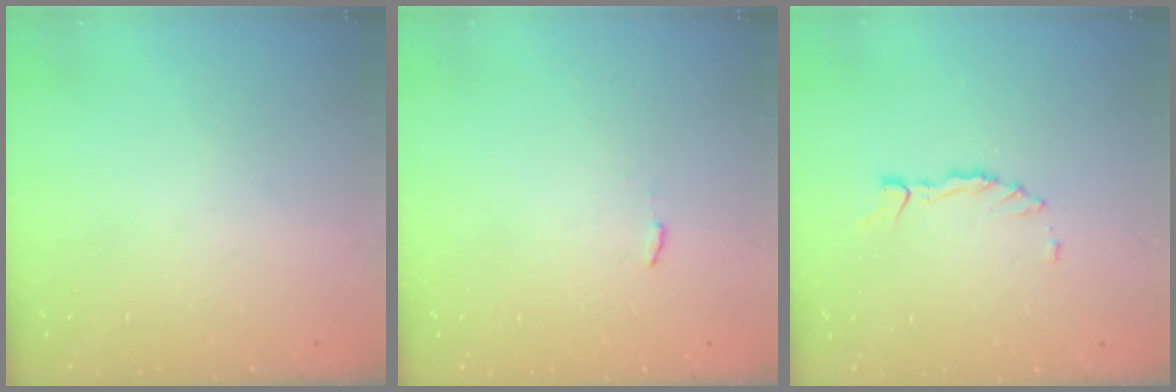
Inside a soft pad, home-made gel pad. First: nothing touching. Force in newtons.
{"total": 2.9, "press": 2.9, "slide": 0.3}
{"total": 1.5, "press": 1.5, "slide": 0.4}